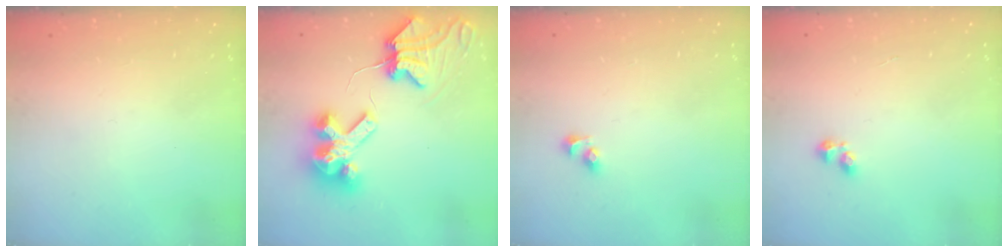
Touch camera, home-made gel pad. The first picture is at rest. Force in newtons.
{"total": 10.2, "press": 10.1, "slide": 1.4}
{"total": 2.7, "press": 2.5, "slide": 1.2}
{"total": 2.2, "press": 2.1, "slide": 0.6}